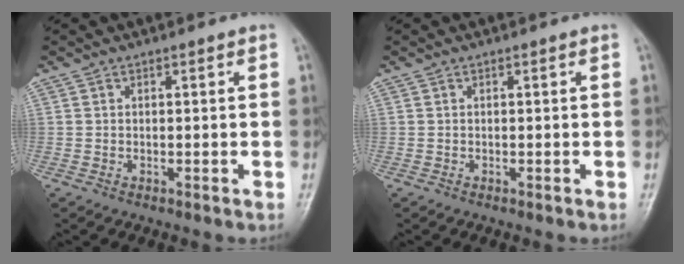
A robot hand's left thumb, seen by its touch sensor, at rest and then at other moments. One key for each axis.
{"total": 0.0}